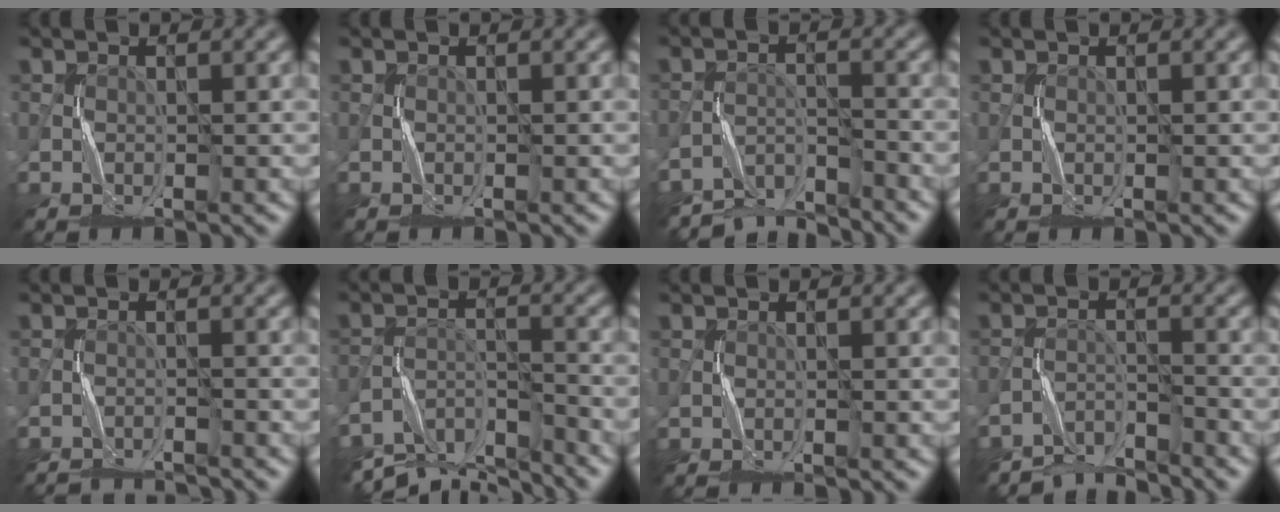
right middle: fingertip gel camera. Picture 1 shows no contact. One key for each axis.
{"total": 0.0}
{"total": 5.8, "fx": -5.6, "fy": 1.0, "fz": 0.9, "tx": -0.010, "ty": -0.010, "tz": -0.104}
{"total": 0.0}
{"total": 6.2, "fx": -6.1, "fy": 0.8, "fz": 0.5, "tx": -0.004, "ty": -0.004, "tz": -0.093}
{"total": 9.4, "fx": -8.6, "fy": 2.5, "fz": 2.8, "tx": -0.052, "ty": -0.008, "tz": -0.137}
{"total": 1.0, "fx": -1.0, "fy": -0.1, "fz": 0.1, "tx": -0.005, "ty": -0.003, "tz": -0.019}
{"total": 4.9, "fx": -4.8, "fy": 0.8, "fz": 0.5, "tx": -0.005, "ty": -0.008, "tz": -0.091}